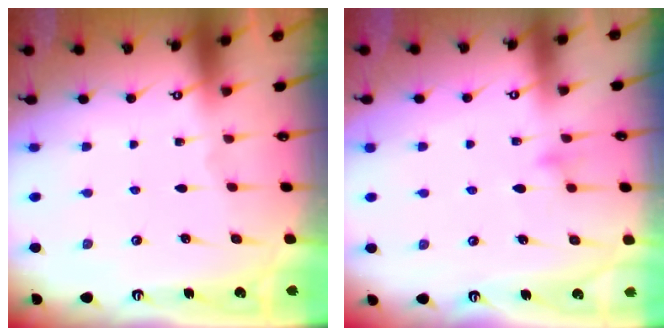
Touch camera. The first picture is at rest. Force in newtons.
{"total": 10.8, "press": 10.7, "slide": 0.5}